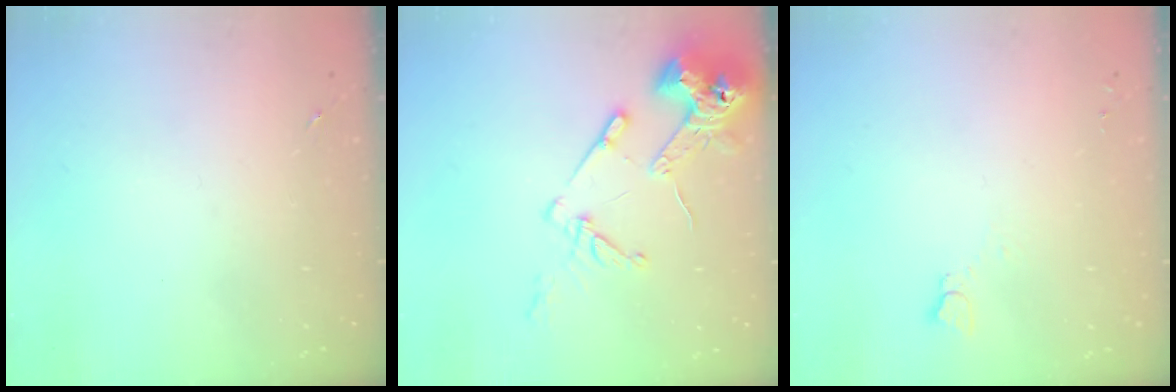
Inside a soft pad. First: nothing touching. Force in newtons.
{"total": 14.1, "press": 13.9, "slide": 2.0}
{"total": 2.7, "press": 2.7, "slide": 0.3}